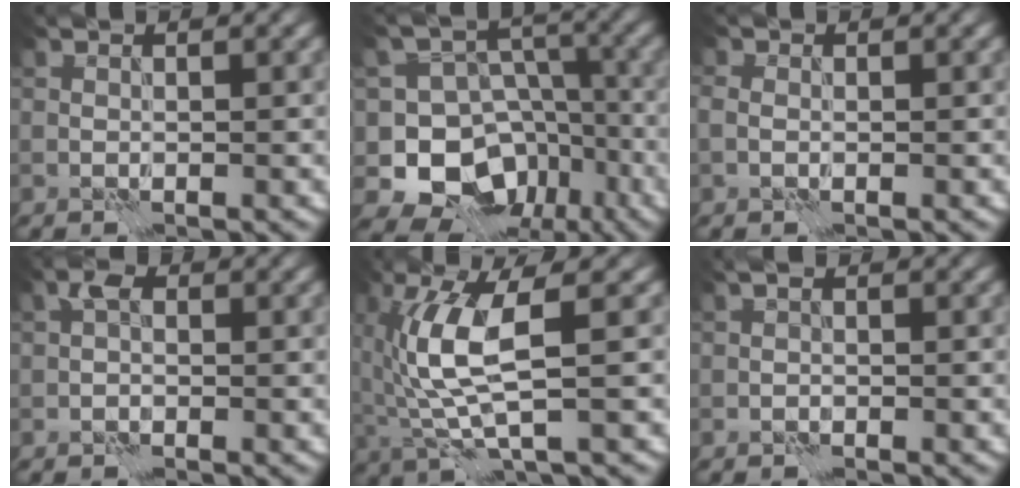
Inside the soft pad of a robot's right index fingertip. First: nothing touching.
{"total": 11.9, "force": [-5.1, 9.6, 4.8], "torque": [-0.071, -0.002, -0.097]}
{"total": 1.3, "force": [-0.1, 1.0, 0.7], "torque": [-0.014, 0.000, -0.006]}
{"total": 1.8, "force": [0.2, 1.3, 1.3], "torque": [-0.022, 0.006, -0.004]}
{"total": 6.6, "force": [0.5, 1.7, 6.3], "torque": [-0.151, -0.001, 0.015]}
{"total": 0.9, "force": [-0.1, 0.7, 0.6], "torque": [-0.010, 0.002, -0.005]}